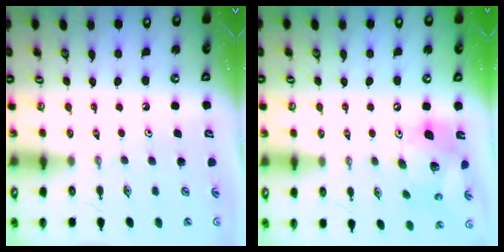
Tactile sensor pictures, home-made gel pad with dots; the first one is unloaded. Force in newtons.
{"total": 15.6, "press": 15.3, "slide": 2.8}